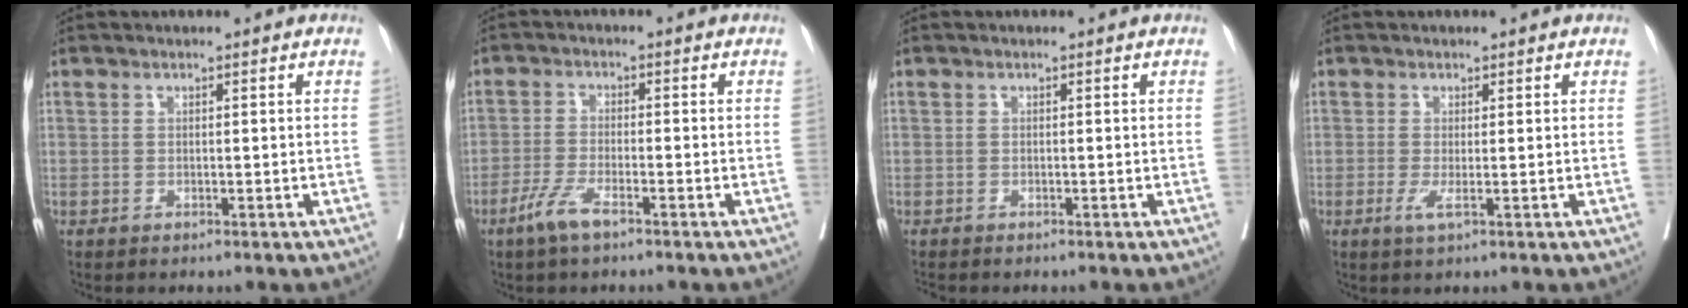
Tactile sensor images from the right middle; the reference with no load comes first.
{"total": 4.3, "force": [-2.9, 0.6, 3.1], "torque": [-0.068, -0.005, -0.057]}
{"total": 1.7, "force": [-1.6, 0.4, 0.6], "torque": [-0.011, -0.004, -0.022]}
{"total": 1.8, "force": [-0.5, 0.0, 1.7], "torque": [-0.034, -0.007, -0.010]}